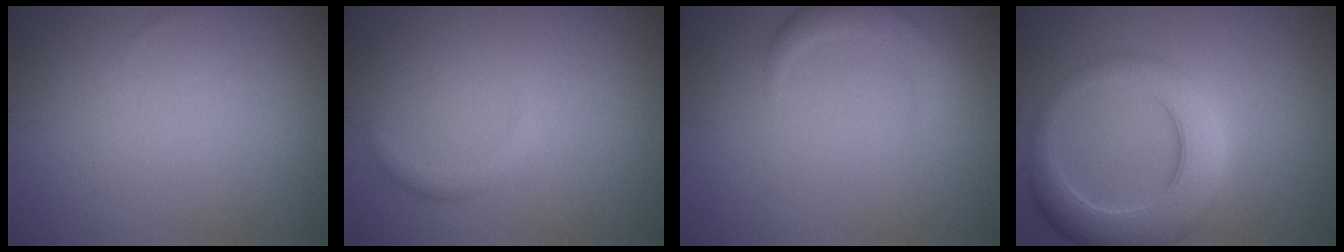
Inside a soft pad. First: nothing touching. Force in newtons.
{"total": 1.0, "press": 1.0, "slide": 0.0}
{"total": 2.4, "press": 2.4, "slide": 0.2}
{"total": 6.7, "press": 6.7, "slide": 0.4}